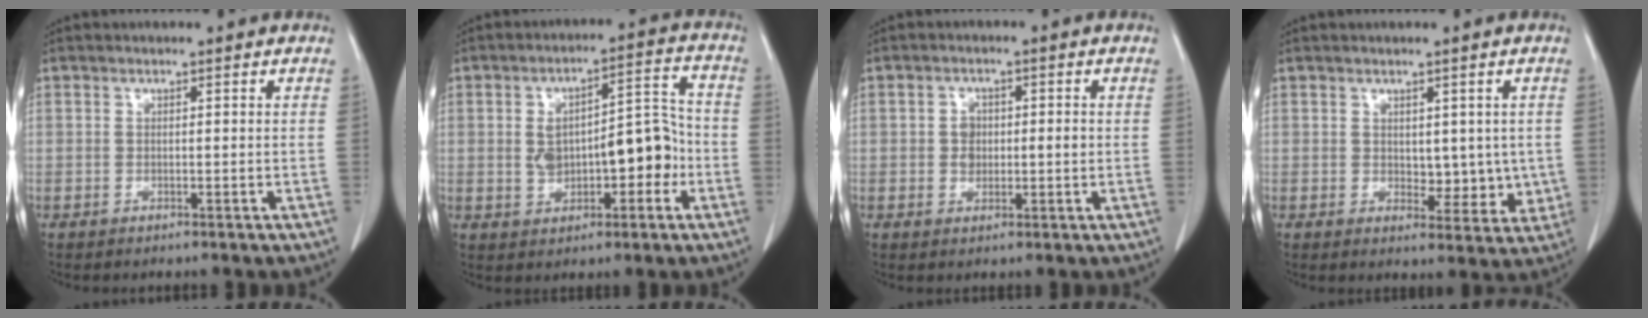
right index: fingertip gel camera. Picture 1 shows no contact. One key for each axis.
{"total": 10.8, "fx": -1.4, "fy": 4.7, "fz": 9.6, "tx": -0.153, "ty": 0.039, "tz": -0.009}
{"total": 3.2, "fx": 0.0, "fy": 2.4, "fz": 2.2, "tx": -0.034, "ty": 0.007, "tz": 0.004}
{"total": 5.4, "fx": 0.4, "fy": 3.4, "fz": 4.3, "tx": -0.038, "ty": -0.006, "tz": 0.014}